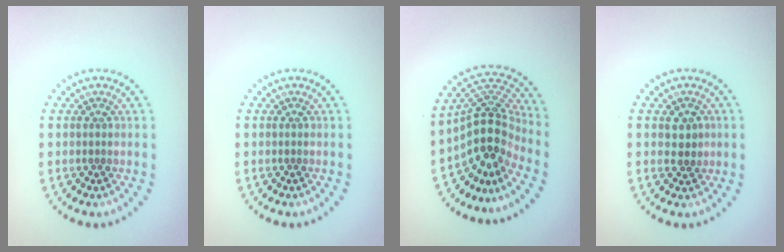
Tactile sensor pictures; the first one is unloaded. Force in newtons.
{"total": 0.0}
{"total": 5.1, "press": 3.7, "slide": 3.4}
{"total": 1.8, "press": 1.7, "slide": 0.3}